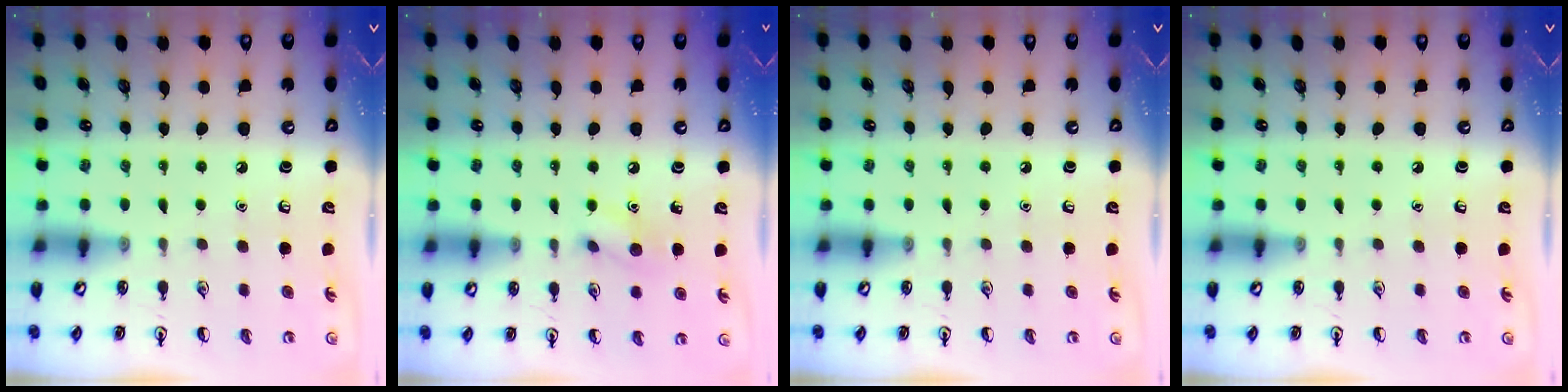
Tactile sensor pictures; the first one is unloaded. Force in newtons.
{"total": 7.3, "press": 7.2, "slide": 1.5}
{"total": 0.0}
{"total": 0.0}